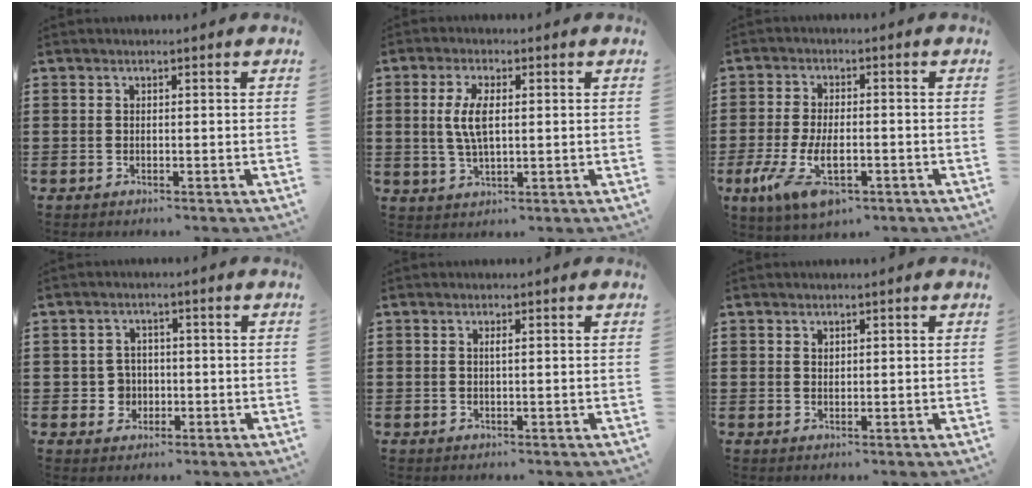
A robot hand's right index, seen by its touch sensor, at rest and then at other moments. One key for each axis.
{"total": 5.9, "fx": 0.7, "fy": 2.4, "fz": 5.3, "tx": -0.120, "ty": 0.003, "tz": 0.006}
{"total": 8.5, "fx": -3.5, "fy": 3.4, "fz": 7.0, "tx": -0.162, "ty": -0.013, "tz": -0.063}
{"total": 3.5, "fx": -0.8, "fy": 3.2, "fz": 1.2, "tx": -0.033, "ty": 0.005, "tz": -0.017}
{"total": 0.6, "fx": 0.1, "fy": -0.1, "fz": 0.6, "tx": -0.012, "ty": -0.003, "tz": 0.002}
{"total": 0.9, "fx": 0.8, "fy": 0.5, "fz": 0.1, "tx": -0.004, "ty": 0.002, "tz": 0.016}